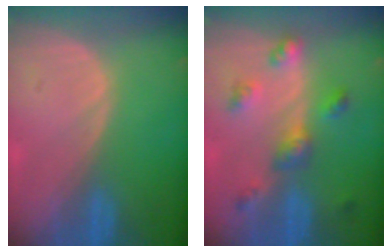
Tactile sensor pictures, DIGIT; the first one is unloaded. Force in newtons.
{"total": 5.6, "press": 5.6, "slide": 0.6}